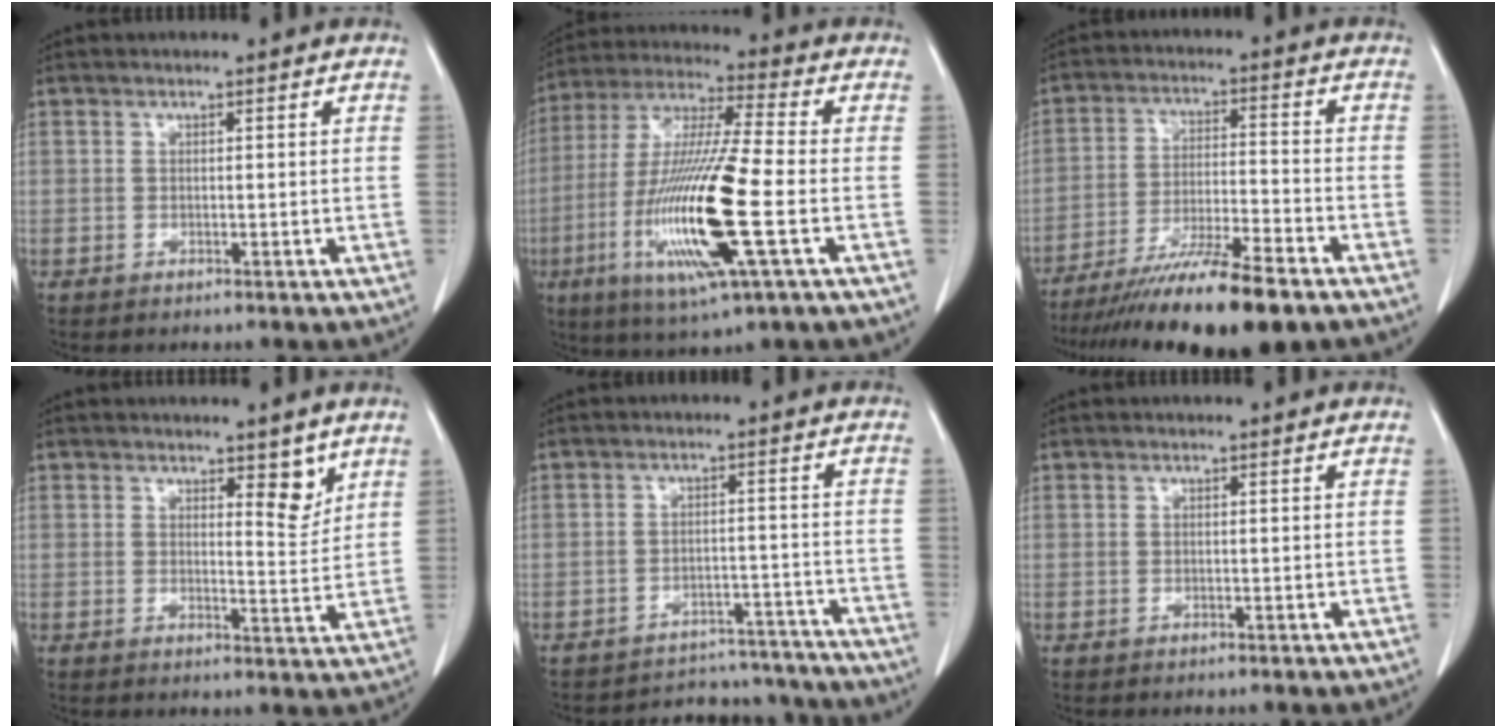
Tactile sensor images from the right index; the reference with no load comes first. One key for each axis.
{"total": 18.7, "fx": -4.7, "fy": 0.9, "fz": 18.1, "tx": -0.375, "ty": -0.019, "tz": -0.088}
{"total": 15.9, "fx": -12.2, "fy": 0.9, "fz": 10.3, "tx": -0.168, "ty": -0.033, "tz": -0.202}
{"total": 3.9, "fx": 2.6, "fy": 1.3, "fz": 2.7, "tx": -0.032, "ty": -0.014, "tz": 0.035}
{"total": 14.1, "fx": -13.6, "fy": 3.8, "fz": 1.2, "tx": -0.011, "ty": 0.025, "tz": -0.162}
{"total": 0.0}